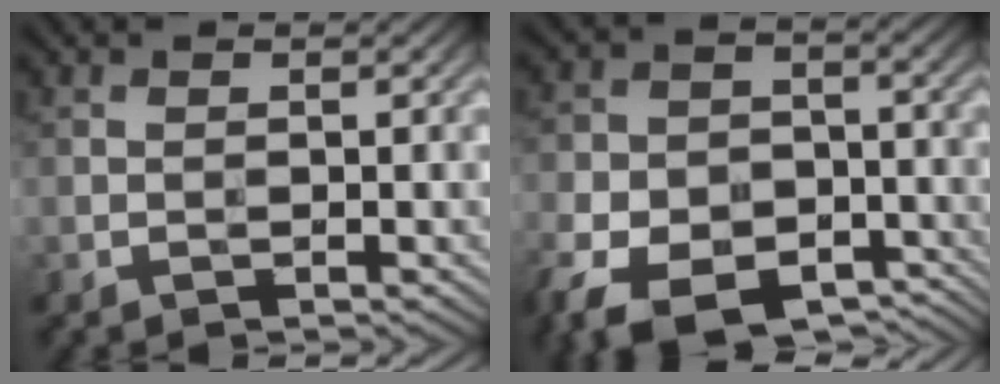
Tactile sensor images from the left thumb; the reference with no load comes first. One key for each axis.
{"total": 13.3, "fx": -8.0, "fy": 8.1, "fz": 6.8, "tx": -0.149, "ty": -0.043, "tz": -0.128}